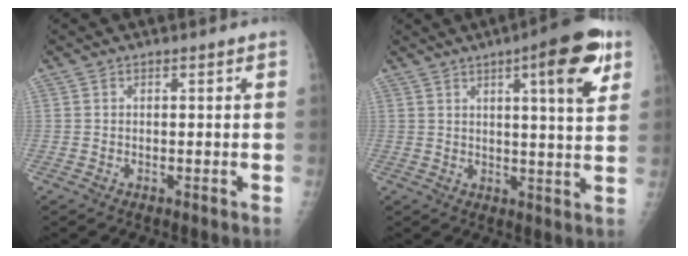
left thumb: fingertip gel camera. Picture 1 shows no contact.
{"total": 12.4, "force": [5.8, 2.7, 10.6], "torque": [-0.126, -0.020, 0.070]}